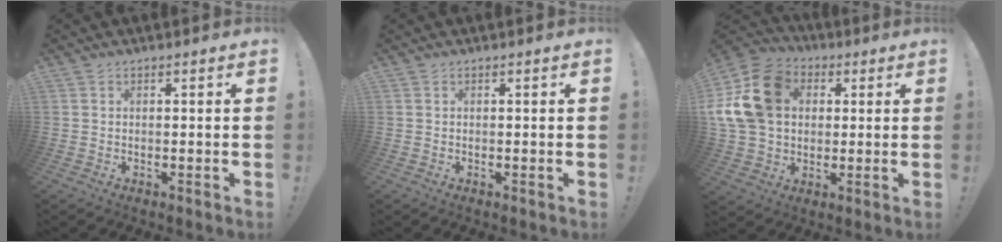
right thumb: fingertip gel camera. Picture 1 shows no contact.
{"total": 0.0}
{"total": 19.6, "force": [4.0, 15.3, 11.6], "torque": [-0.215, -0.004, 0.081]}